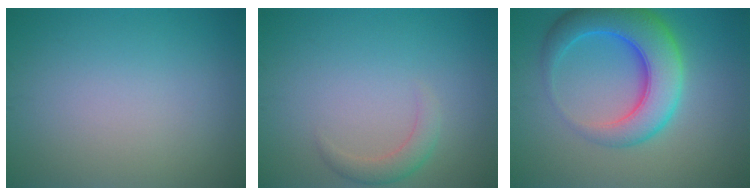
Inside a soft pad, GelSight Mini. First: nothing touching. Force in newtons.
{"total": 1.9, "press": 1.9, "slide": 0.0}
{"total": 8.0, "press": 8.0, "slide": 0.3}